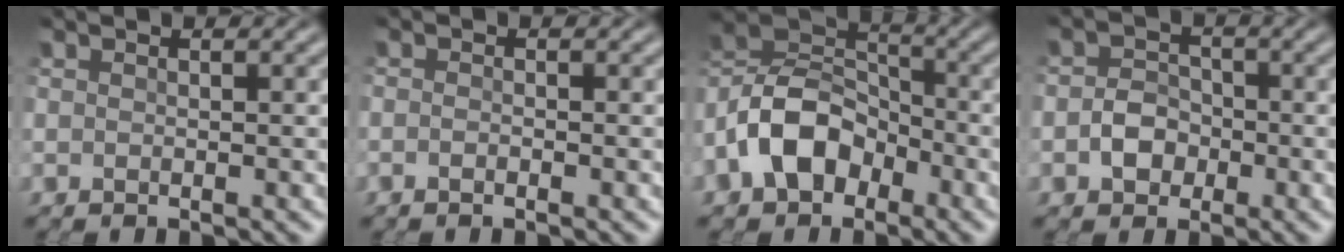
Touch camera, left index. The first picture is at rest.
{"total": 0.6, "force": [-0.4, 0.0, 0.4], "torque": [-0.014, 0.004, -0.007]}
{"total": 8.2, "force": [-3.6, 5.5, 5.0], "torque": [-0.099, 0.010, -0.084]}
{"total": 2.5, "force": [-0.9, 1.9, 1.4], "torque": [-0.019, 0.008, -0.016]}